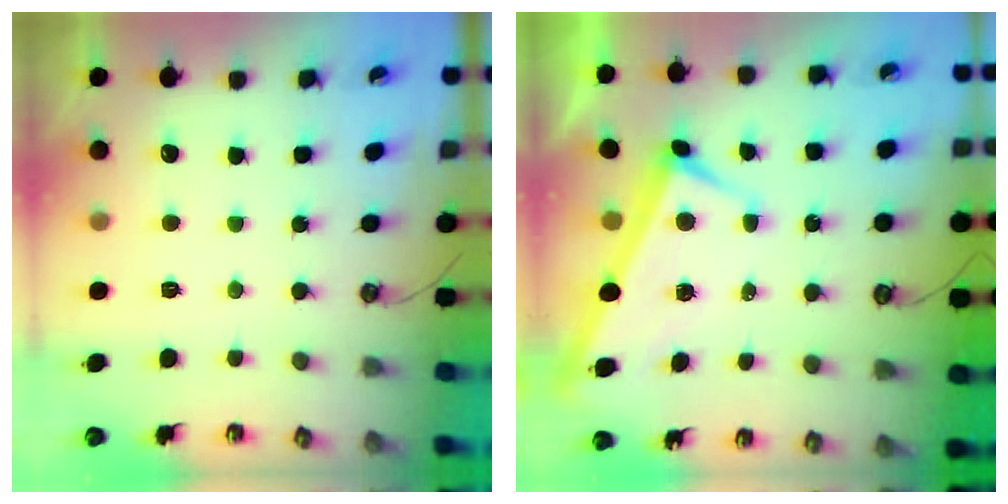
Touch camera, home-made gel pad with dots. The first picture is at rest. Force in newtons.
{"total": 3.0, "press": 2.9, "slide": 0.9}